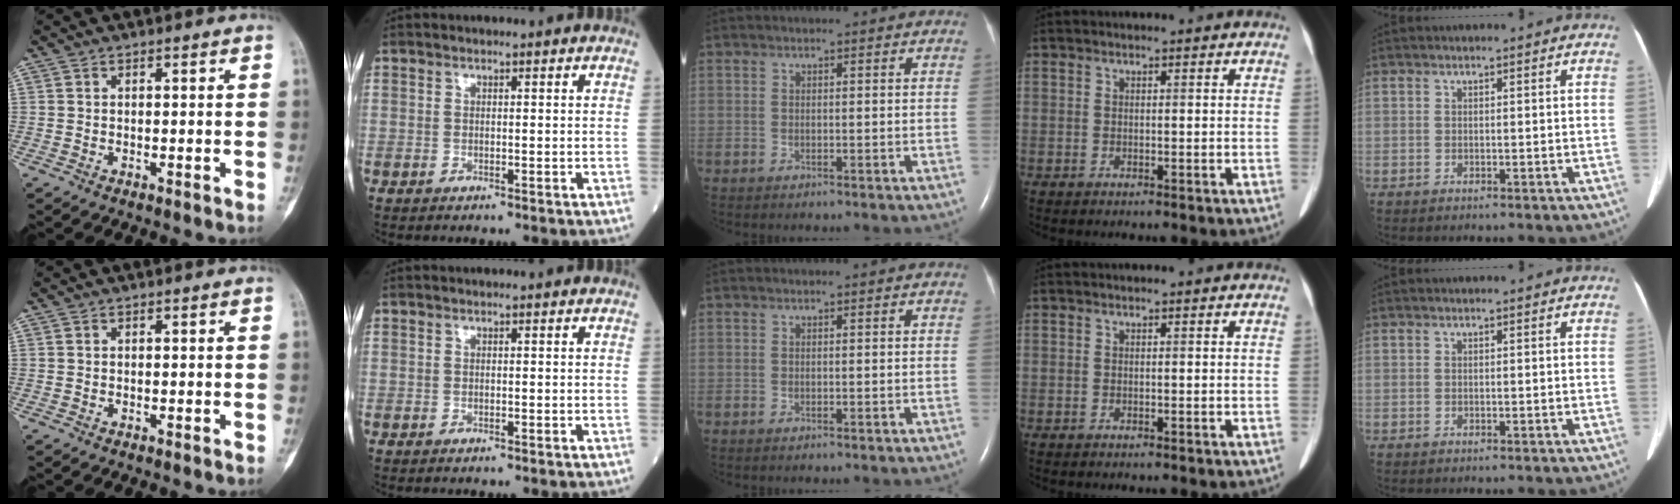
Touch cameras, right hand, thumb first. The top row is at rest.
{}